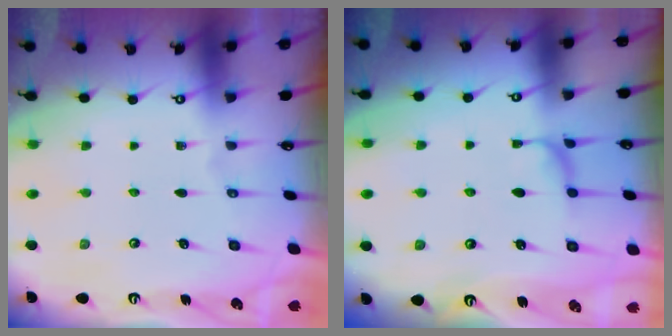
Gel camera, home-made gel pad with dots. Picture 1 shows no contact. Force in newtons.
{"total": 0.9, "press": 0.4, "slide": 0.8}